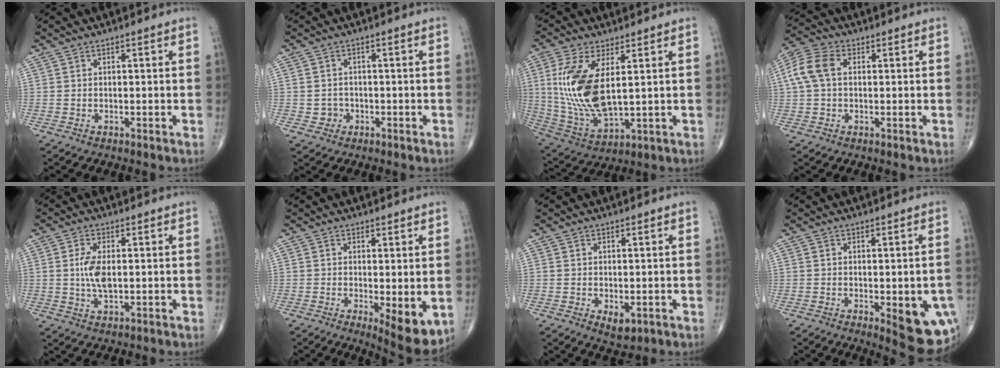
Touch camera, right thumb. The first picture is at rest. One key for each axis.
{"total": 2.5, "fx": -0.8, "fy": 2.3, "fz": 0.3, "tx": 0.008, "ty": 0.009, "tz": -0.013}
{"total": 15.8, "fx": 2.9, "fy": 7.1, "fz": 13.9, "tx": -0.292, "ty": -0.021, "tz": 0.071}
{"total": 7.6, "fx": 1.2, "fy": 5.1, "fz": 5.6, "tx": -0.130, "ty": 0.025, "tz": 0.019}
{"total": 5.2, "fx": 0.3, "fy": 2.3, "fz": 4.6, "tx": -0.097, "ty": -0.006, "tz": 0.006}
{"total": 7.6, "fx": -1.3, "fy": 2.6, "fz": 7.0, "tx": -0.098, "ty": -0.023, "tz": -0.014}
{"total": 3.0, "fx": -0.7, "fy": 1.8, "fz": 2.3, "tx": -0.031, "ty": -0.006, "tz": -0.003}
{"total": 11.2, "fx": -3.0, "fy": 4.1, "fz": 10.0, "tx": -0.104, "ty": -0.010, "tz": -0.025}